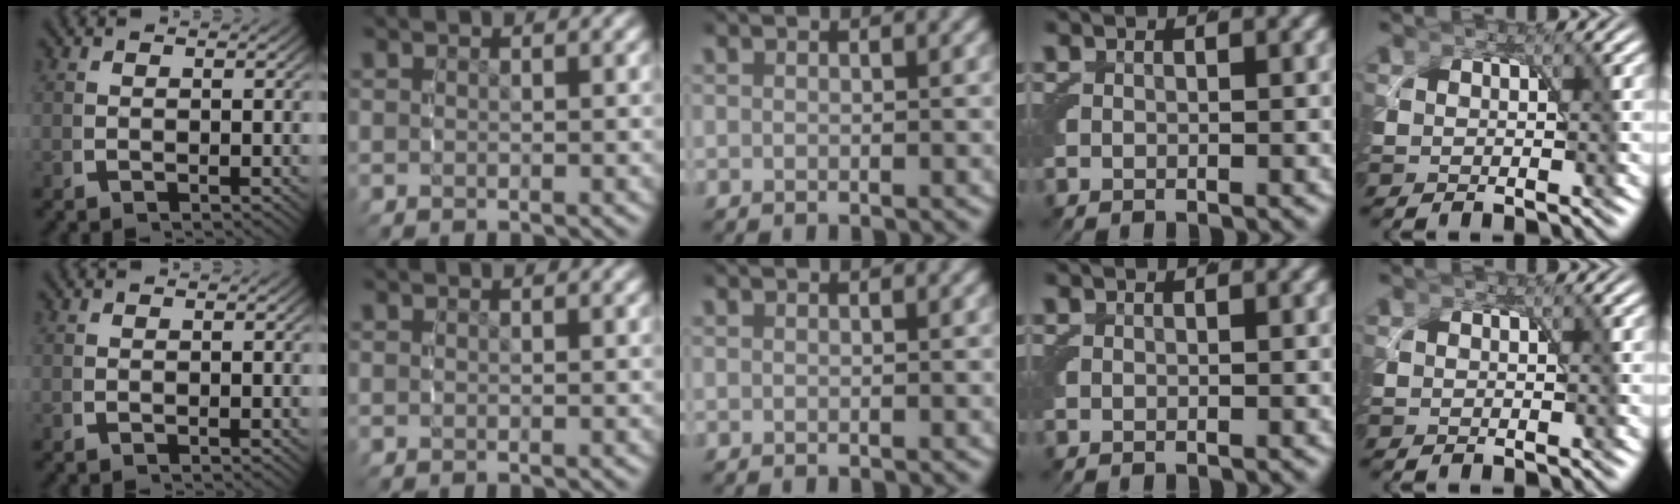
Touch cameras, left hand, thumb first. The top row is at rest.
{}